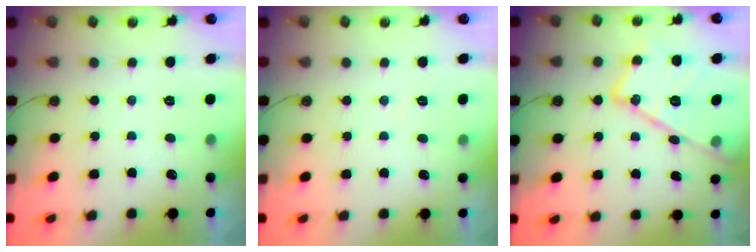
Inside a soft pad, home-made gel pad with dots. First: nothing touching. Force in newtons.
{"total": 3.0, "press": 2.9, "slide": 0.6}
{"total": 18.9, "press": 18.9, "slide": 0.9}